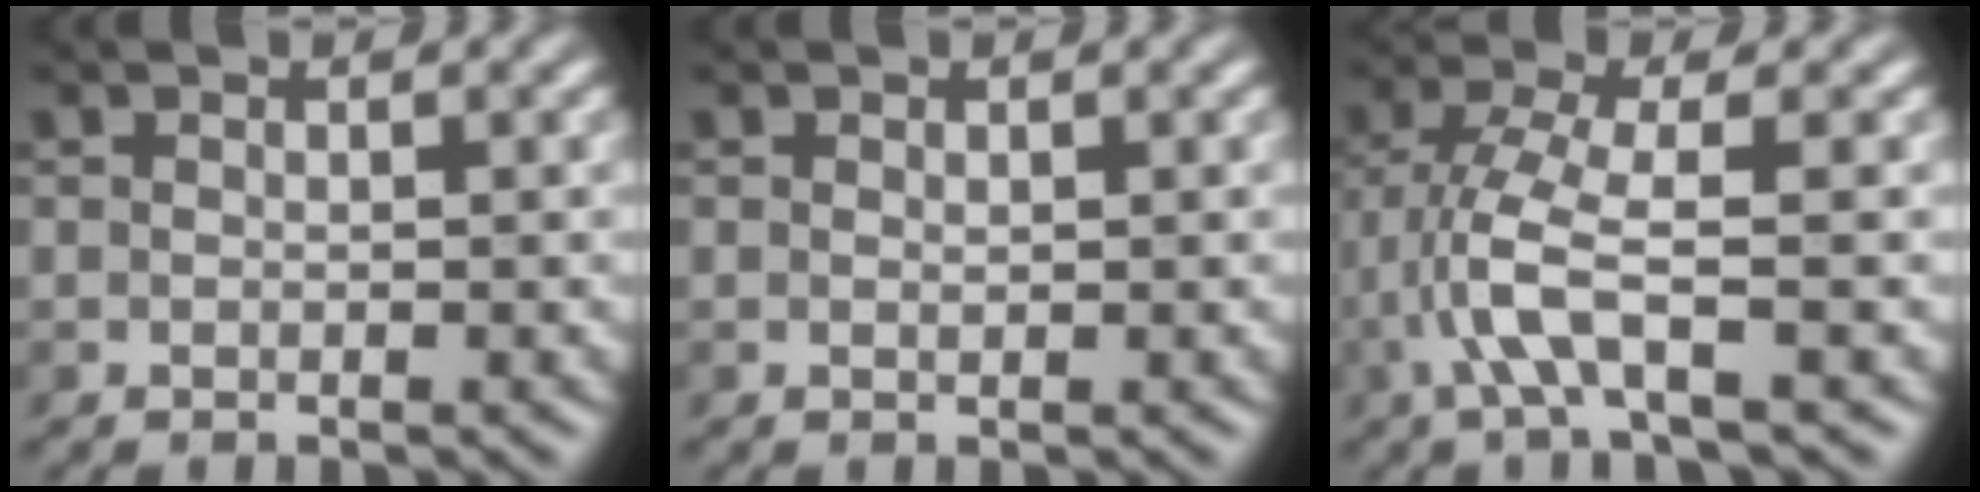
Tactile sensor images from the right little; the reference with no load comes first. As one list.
[{"total": 0.0}, {"total": 3.9, "force": [-1.6, 0.3, 3.5], "torque": [-0.082, 0.010, -0.035]}]